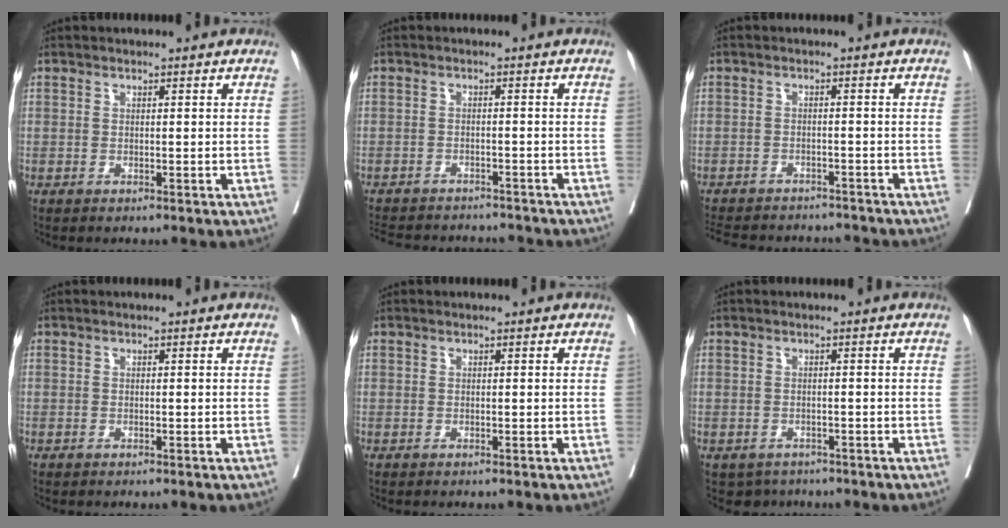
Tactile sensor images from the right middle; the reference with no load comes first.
{"total": 13.4, "force": [-12.3, 3.6, 3.9], "torque": [-0.086, 0.001, -0.161]}
{"total": 14.4, "force": [-13.1, 4.4, 4.3], "torque": [-0.104, -0.001, -0.169]}
{"total": 0.0}
{"total": 0.0}
{"total": 3.0, "force": [-2.3, 2.0, 0.2], "torque": [-0.001, 0.002, -0.033]}